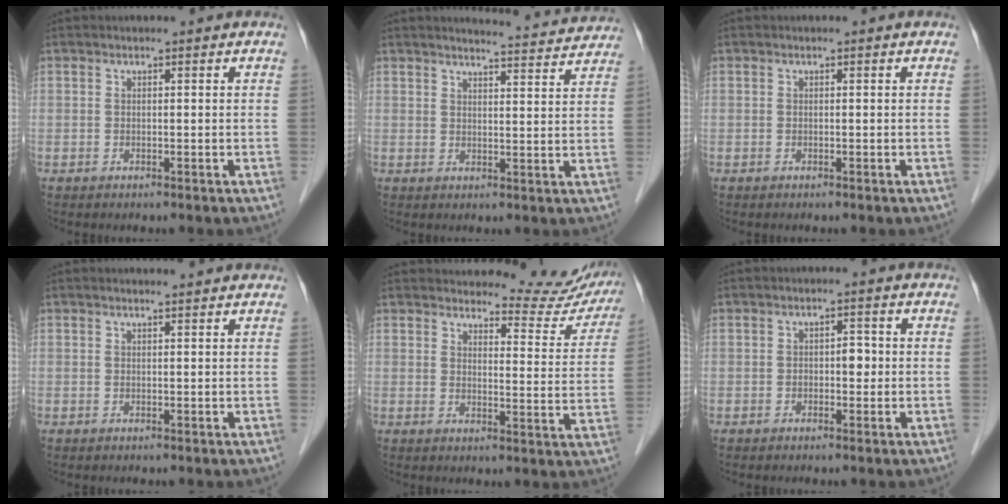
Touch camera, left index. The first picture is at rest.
{"total": 9.4, "force": [9.2, 0.3, 1.8], "torque": [-0.023, -0.011, 0.097]}
{"total": 0.0}
{"total": 1.7, "force": [1.5, -0.1, 0.6], "torque": [-0.010, 0.004, 0.019]}
{"total": 13.6, "force": [13.3, 2.4, 1.8], "torque": [0.002, -0.069, 0.131]}
{"total": 2.1, "force": [-0.6, 1.1, 1.6], "torque": [-0.018, 0.003, -0.012]}